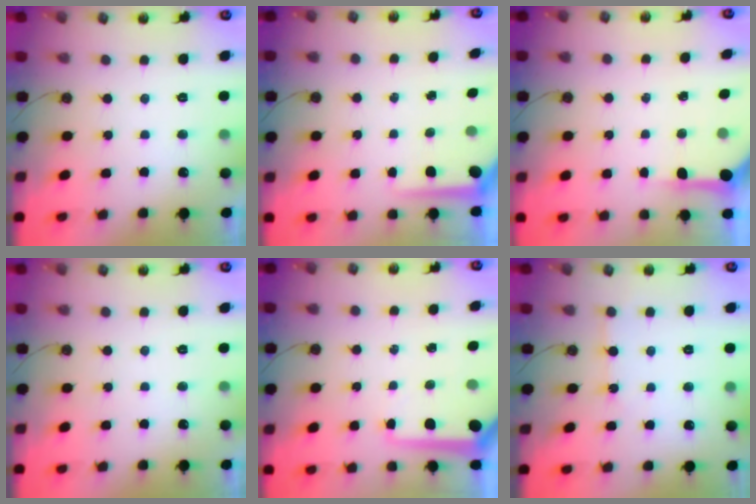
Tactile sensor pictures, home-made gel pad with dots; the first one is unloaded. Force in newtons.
{"total": 7.3, "press": 7.2, "slide": 0.8}
{"total": 6.1, "press": 6.1, "slide": 0.4}
{"total": 0.0}
{"total": 8.2, "press": 8.1, "slide": 0.7}
{"total": 3.8, "press": 3.8, "slide": 0.5}